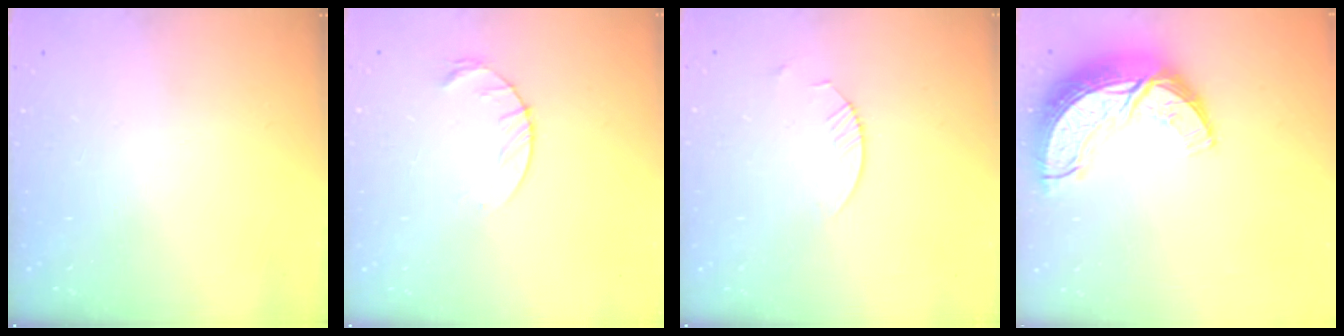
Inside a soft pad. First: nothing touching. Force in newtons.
{"total": 6.0, "press": 6.0, "slide": 0.8}
{"total": 1.8, "press": 1.8, "slide": 0.2}
{"total": 15.1, "press": 15.1, "slide": 1.3}